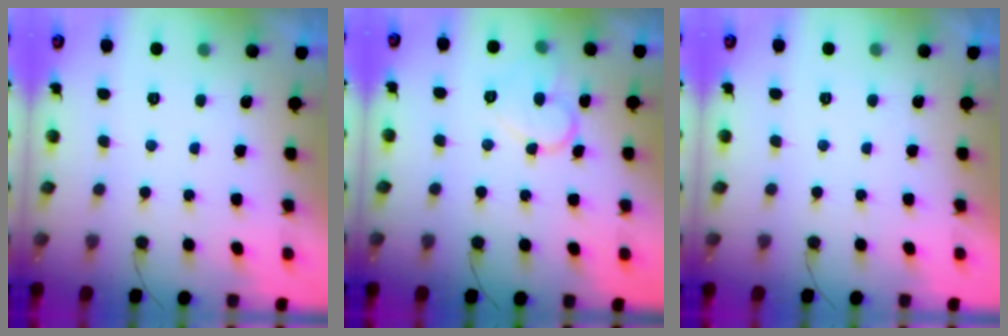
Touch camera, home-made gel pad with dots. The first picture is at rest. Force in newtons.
{"total": 10.9, "press": 10.9, "slide": 0.1}
{"total": 1.6, "press": 1.6, "slide": 0.0}